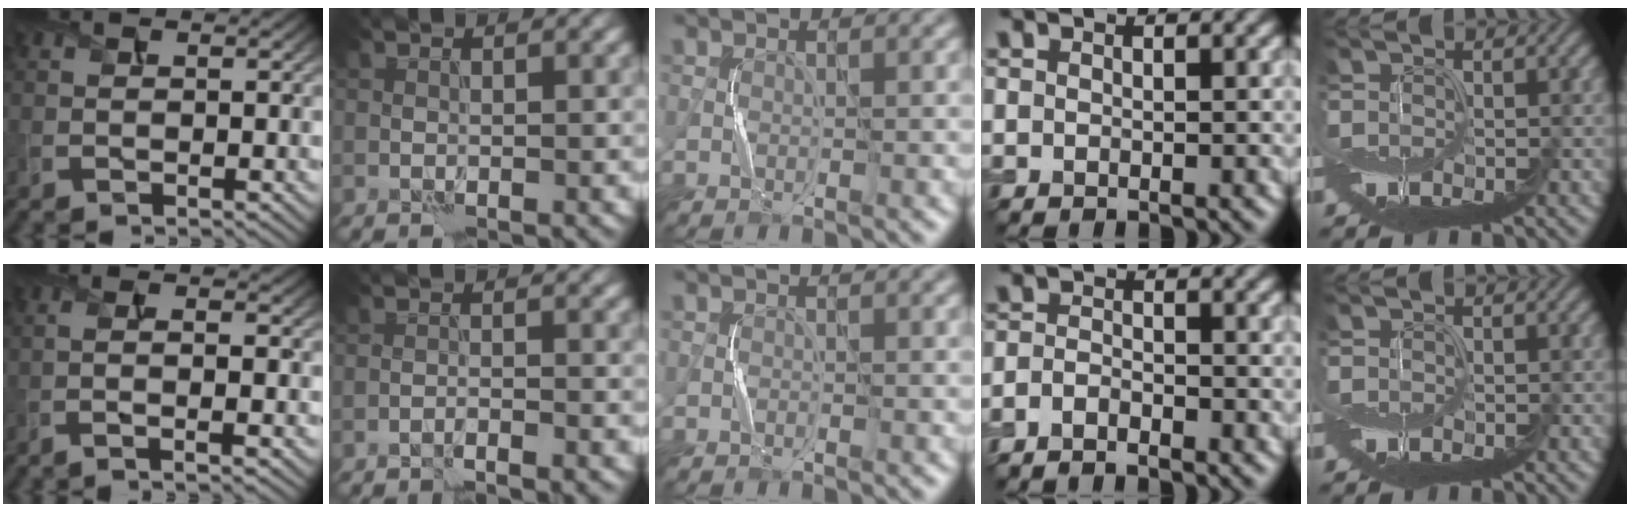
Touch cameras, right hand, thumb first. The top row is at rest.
{"thumb": {"total": 3.5, "force": [-1.3, 0.7, 3.1], "torque": [-0.050, 0.005, -0.034]}, "index": {"total": 1.4, "force": [-1.4, -0.2, 0.4], "torque": [-0.002, 0.002, -0.026]}, "ring": {"total": 1.7, "force": [-1.6, 0.2, 0.4], "torque": [-0.009, -0.002, -0.038]}}